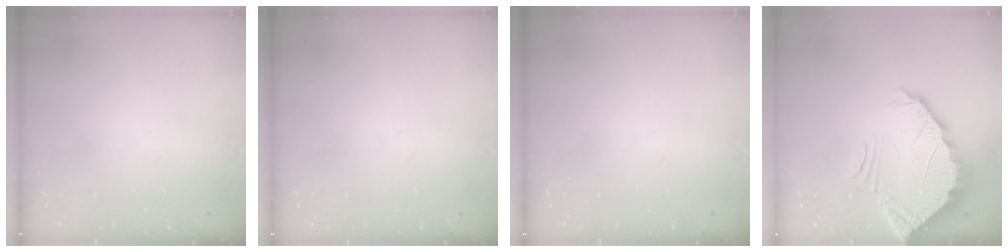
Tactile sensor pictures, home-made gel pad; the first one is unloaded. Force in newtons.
{"total": 0.0}
{"total": 0.0}
{"total": 3.7, "press": 3.7, "slide": 0.2}